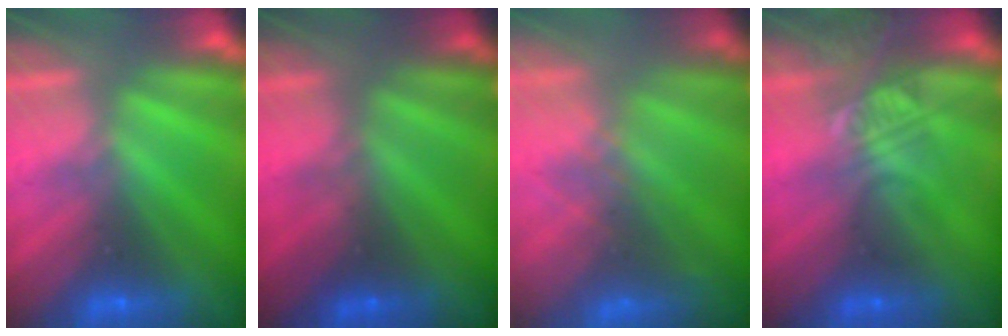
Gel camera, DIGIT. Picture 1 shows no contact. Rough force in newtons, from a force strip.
{"total": 2.2}
{"total": 5.9}
{"total": 2.3}